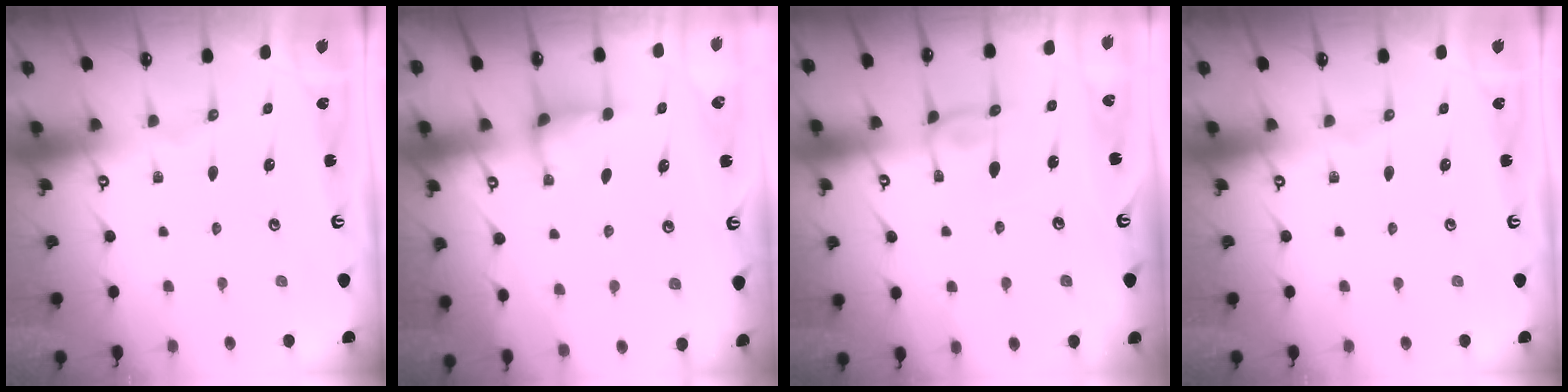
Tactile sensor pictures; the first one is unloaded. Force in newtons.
{"total": 3.0, "press": 3.0, "slide": 0.3}
{"total": 2.1, "press": 2.1, "slide": 0.3}
{"total": 0.0}